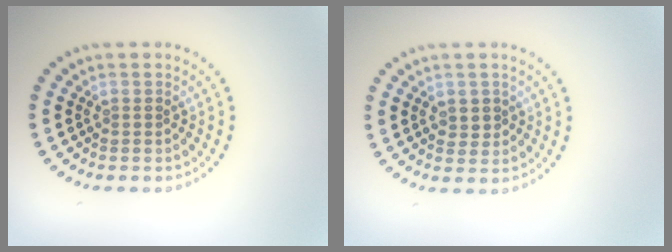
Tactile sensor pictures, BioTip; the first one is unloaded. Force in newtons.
{"total": 1.1, "press": 1.1, "slide": 0.3}